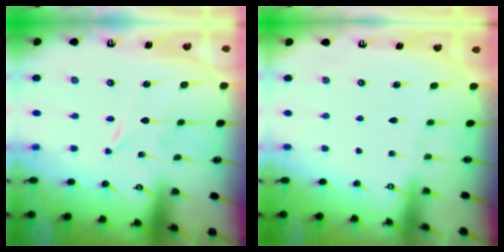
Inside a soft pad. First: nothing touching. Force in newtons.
{"total": 0.0}